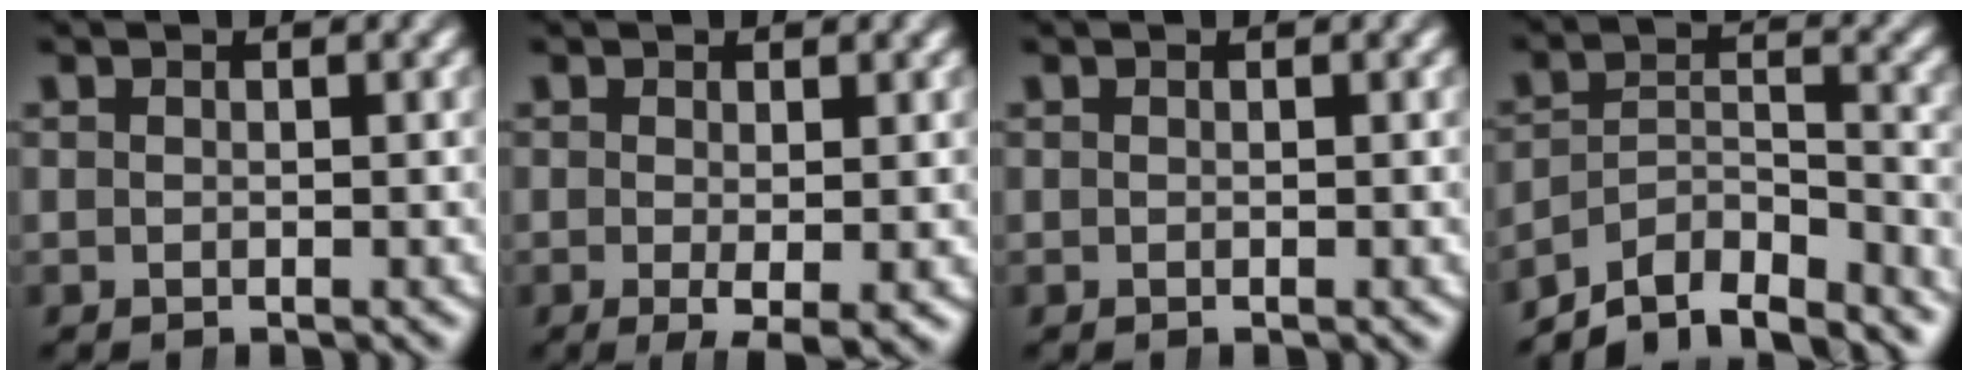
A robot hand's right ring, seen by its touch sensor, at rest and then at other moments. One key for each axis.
{"total": 3.5, "fx": -1.8, "fy": 0.9, "fz": 2.9, "tx": -0.041, "ty": -0.019, "tz": -0.019}
{"total": 0.0}
{"total": 9.7, "fx": -8.1, "fy": 4.0, "fz": 3.4, "tx": -0.060, "ty": -0.039, "tz": -0.122}